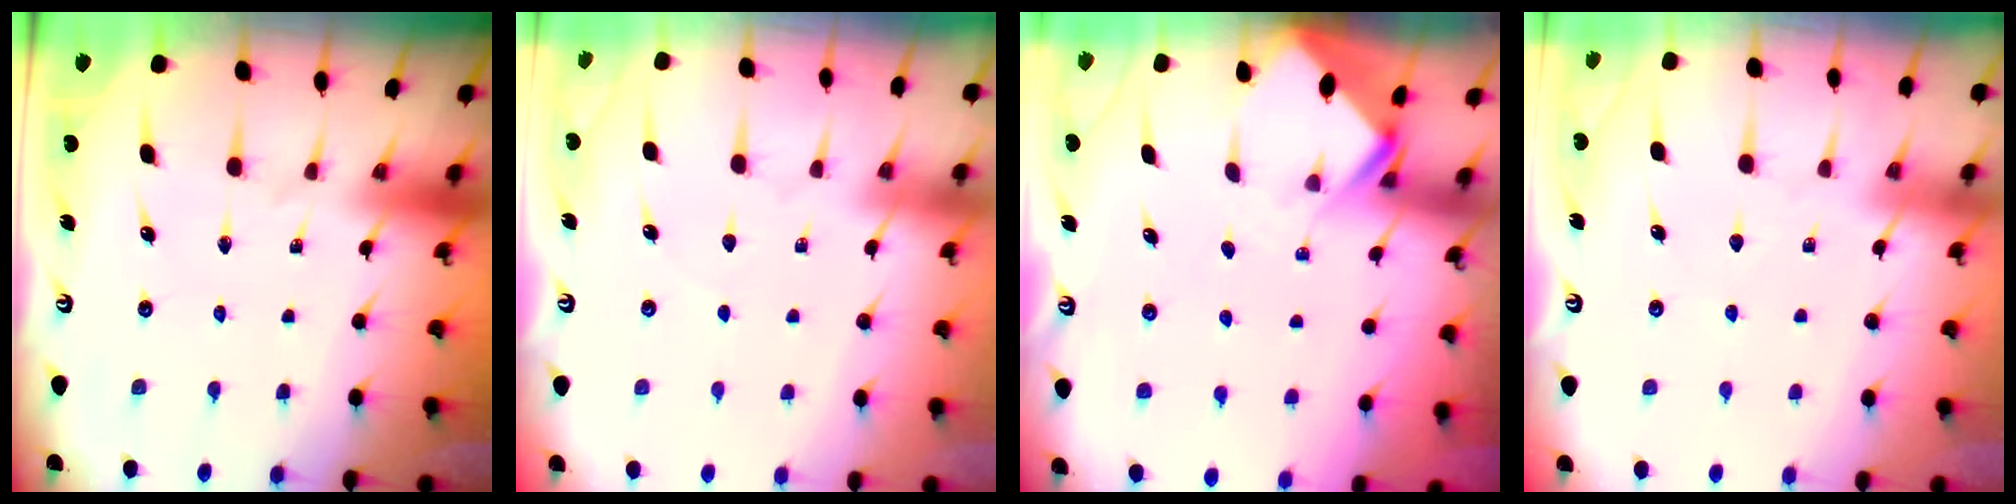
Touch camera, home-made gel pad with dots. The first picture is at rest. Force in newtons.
{"total": 2.2, "press": 2.2, "slide": 0.3}
{"total": 2.5, "press": 2.5, "slide": 0.2}
{"total": 5.0, "press": 4.9, "slide": 0.7}